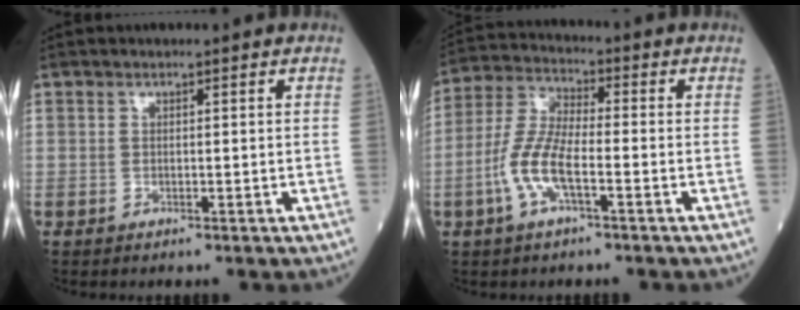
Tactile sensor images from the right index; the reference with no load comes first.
{"total": 8.5, "force": [-2.8, 2.4, 7.7], "torque": [-0.176, 0.006, -0.058]}